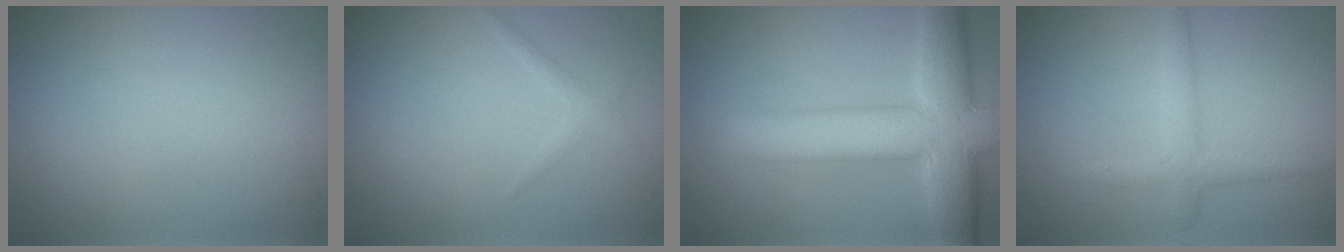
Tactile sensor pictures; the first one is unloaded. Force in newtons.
{"total": 0.9, "press": 0.9, "slide": 0.1}
{"total": 9.3, "press": 9.3, "slide": 0.4}
{"total": 2.3, "press": 2.3, "slide": 0.1}